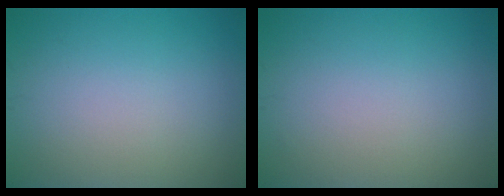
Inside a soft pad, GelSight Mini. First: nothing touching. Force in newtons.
{"total": 0.0}